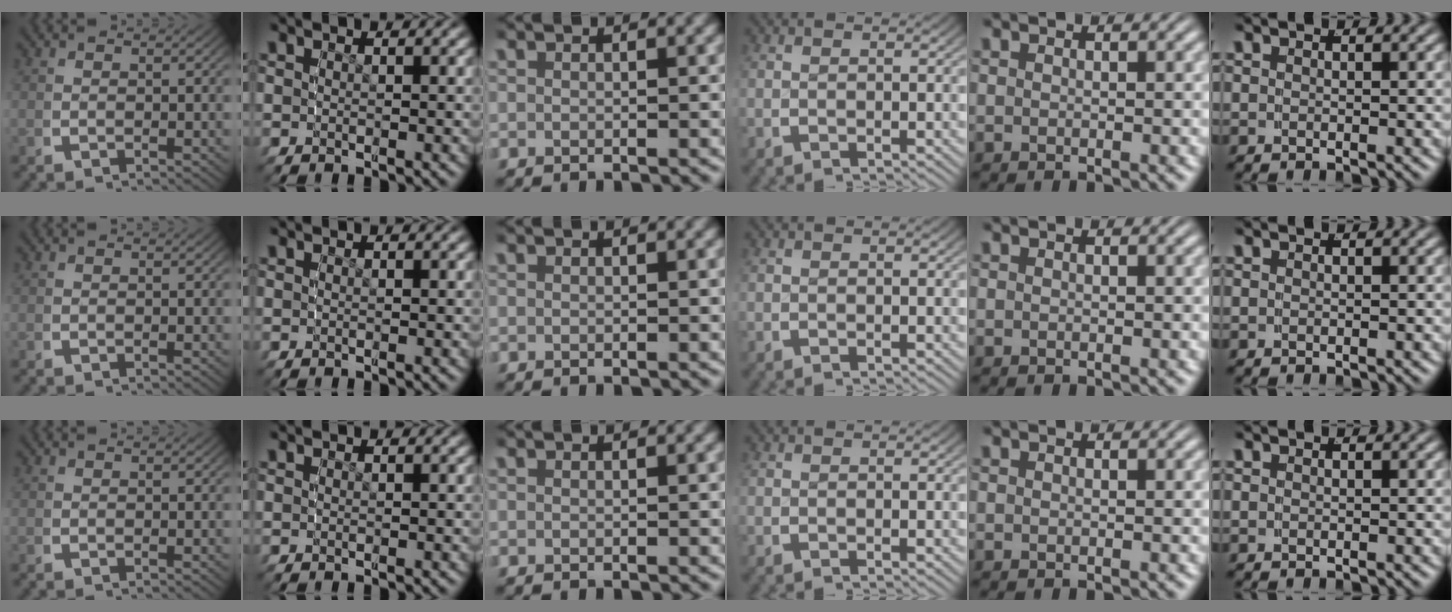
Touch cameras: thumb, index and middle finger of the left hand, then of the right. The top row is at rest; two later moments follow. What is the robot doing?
{"motion": "reach", "object": "coat"}